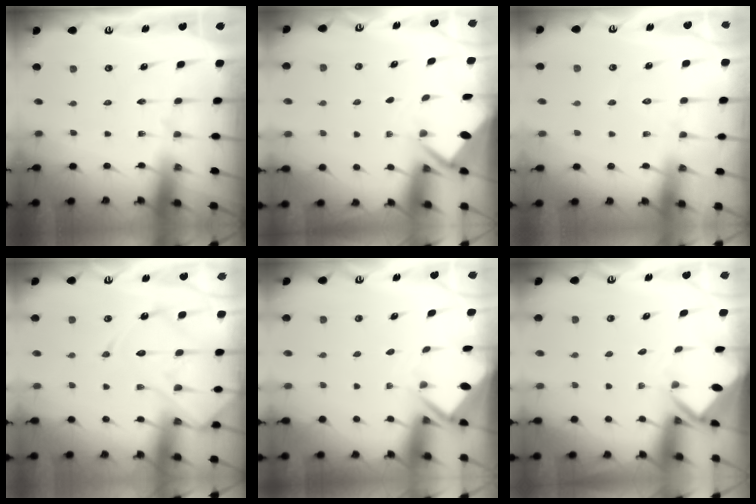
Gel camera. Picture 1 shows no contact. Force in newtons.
{"total": 2.4, "press": 2.4, "slide": 0.3}
{"total": 5.9, "press": 5.9, "slide": 0.7}
{"total": 15.1, "press": 15.0, "slide": 1.5}
{"total": 2.8, "press": 2.8, "slide": 0.1}
{"total": 3.3, "press": 3.3, "slide": 0.1}